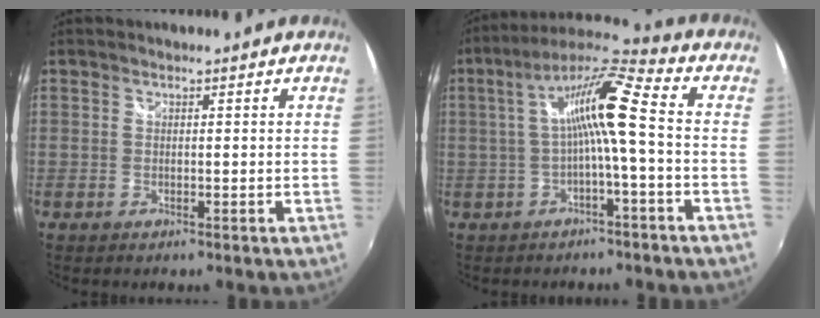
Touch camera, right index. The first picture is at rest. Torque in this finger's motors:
{"motor_torque": [1.49, -0.13, 0.74, 0.21]}